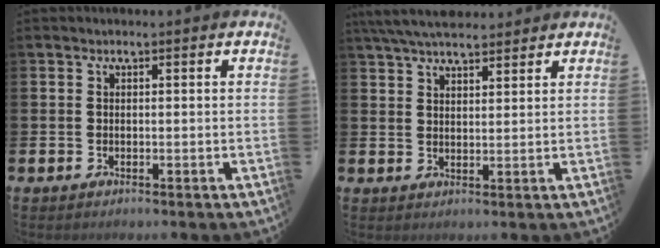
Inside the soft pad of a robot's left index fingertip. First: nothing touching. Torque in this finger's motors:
{"motor_torque": [1.02, -1.11, 0.81, 0.18]}